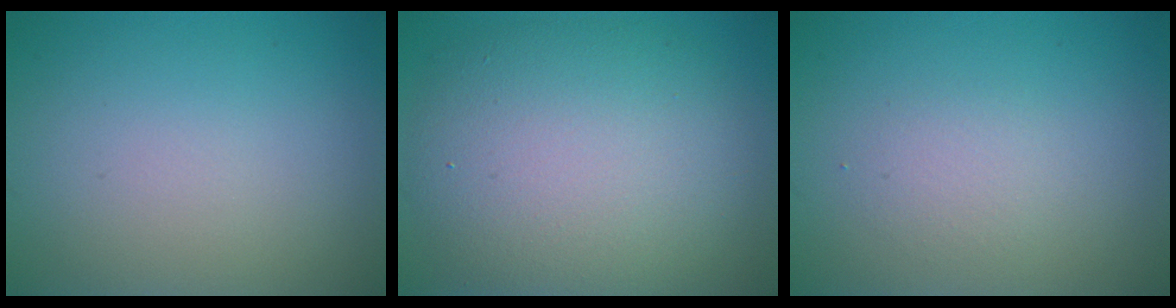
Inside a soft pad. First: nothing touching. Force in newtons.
{"total": 9.8, "press": 9.8, "slide": 0.8}
{"total": 1.5, "press": 1.5, "slide": 0.1}